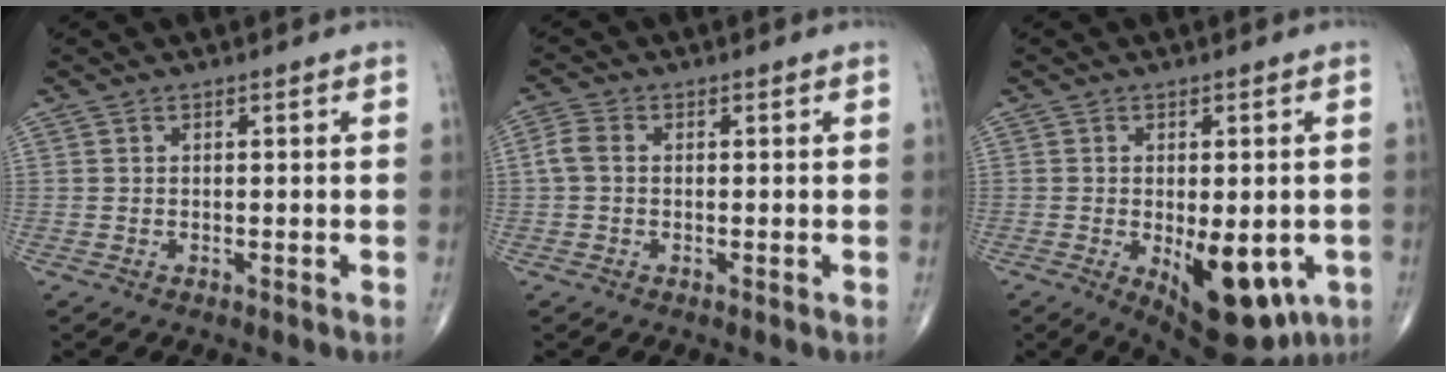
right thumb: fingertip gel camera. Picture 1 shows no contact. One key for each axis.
{"total": 3.0, "fx": 0.0, "fy": 2.1, "fz": 2.1, "tx": -0.049, "ty": 0.008, "tz": -0.006}
{"total": 14.4, "fx": -4.3, "fy": 6.9, "fz": 11.9, "tx": -0.146, "ty": -0.014, "tz": -0.040}